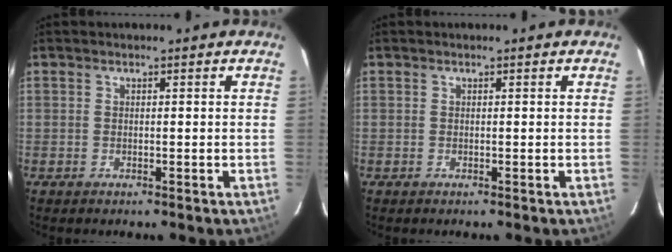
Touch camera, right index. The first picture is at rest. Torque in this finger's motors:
{"motor_torque": [0.00, 0.00, 0.00, 0.01]}